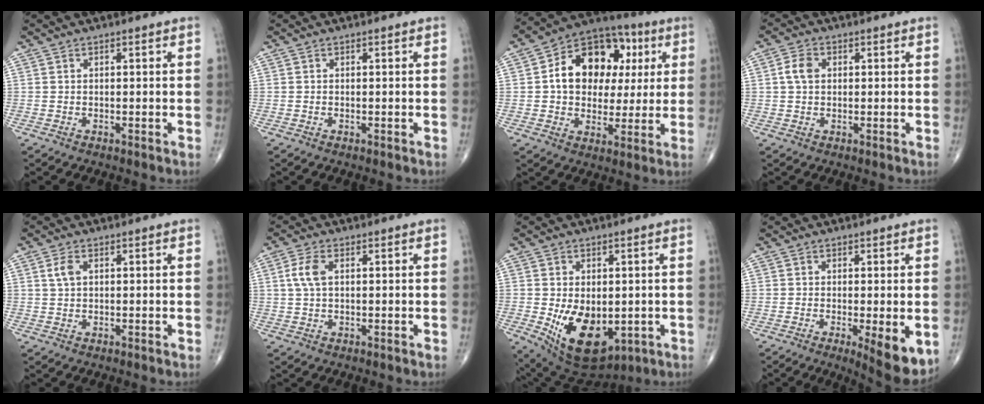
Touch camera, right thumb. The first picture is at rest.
{"total": 0.0}
{"total": 17.6, "force": [3.5, 12.5, 11.9], "torque": [-0.138, 0.018, 0.051]}
{"total": 3.6, "force": [0.6, 2.6, 2.4], "torque": [-0.047, 0.006, 0.008]}
{"total": 2.5, "force": [0.8, 1.4, 1.9], "torque": [-0.042, 0.006, 0.017]}
{"total": 4.2, "force": [0.9, 2.2, 3.5], "torque": [-0.087, 0.008, 0.016]}
{"total": 14.3, "force": [-2.7, 8.7, 11.1], "torque": [-0.168, -0.014, -0.015]}
{"total": 7.8, "force": [-2.1, 2.1, 7.2], "torque": [-0.100, -0.021, -0.029]}